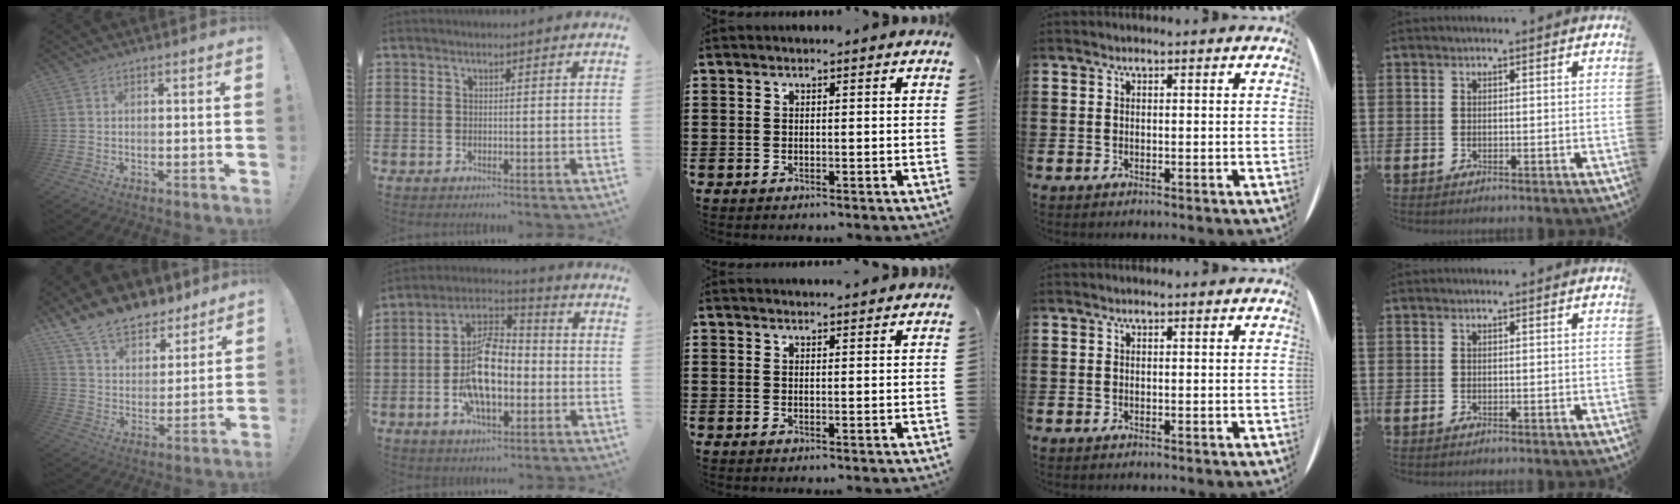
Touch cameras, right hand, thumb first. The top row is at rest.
{"thumb": {"total": 13.6, "force": [11.0, 6.7, 4.4], "torque": [-0.087, -0.079, 0.207]}, "index": {"total": 12.8, "force": [-2.9, 6.5, 10.6], "torque": [-0.223, -0.002, -0.056]}, "middle": {"total": 1.5, "force": [1.5, 0.0, 0.2], "torque": [0.002, -0.004, 0.026]}}